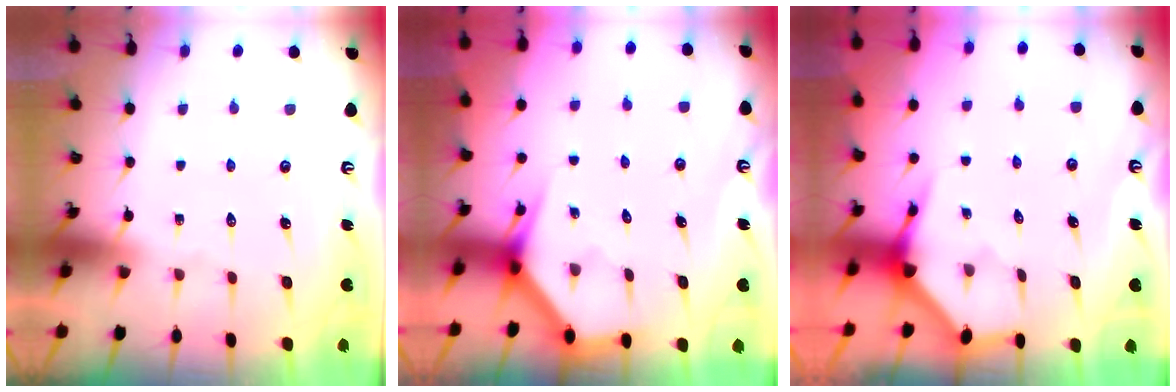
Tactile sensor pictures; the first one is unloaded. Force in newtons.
{"total": 3.5, "press": 3.5, "slide": 0.3}
{"total": 3.9, "press": 3.9, "slide": 0.3}